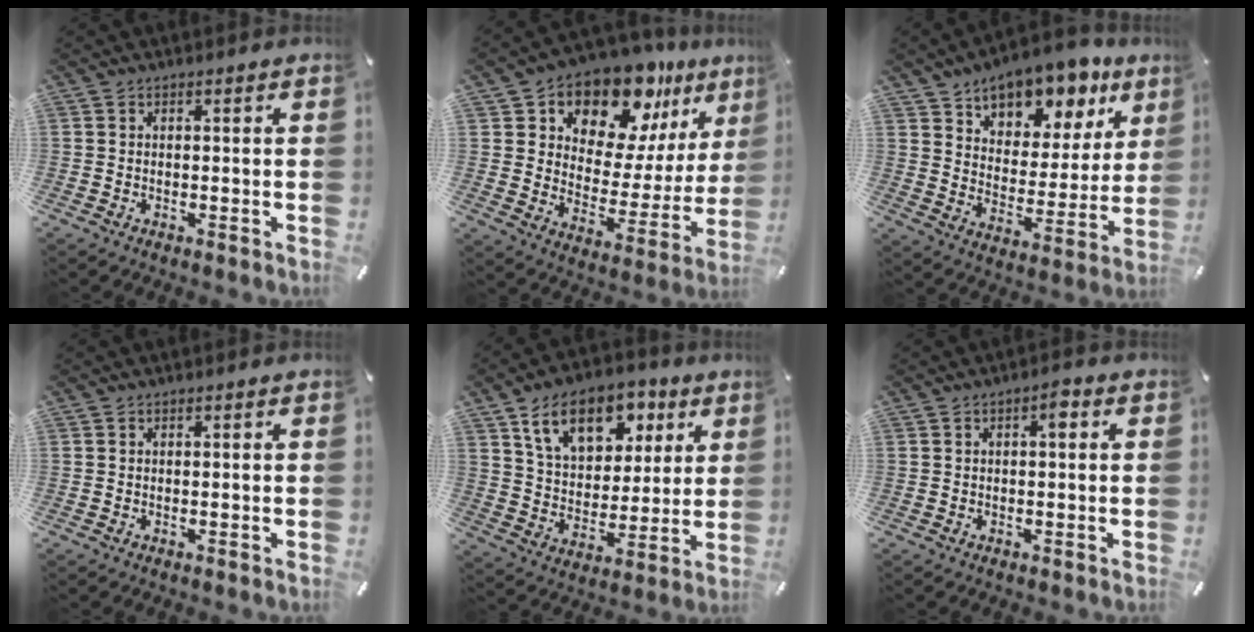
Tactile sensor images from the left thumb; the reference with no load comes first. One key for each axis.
{"total": 15.7, "fx": 12.5, "fy": 7.8, "fz": 5.4, "tx": -0.091, "ty": -0.110, "tz": 0.217}
{"total": 12.8, "fx": 10.9, "fy": 6.2, "fz": 2.5, "tx": -0.030, "ty": -0.106, "tz": 0.188}
{"total": 0.0}
{"total": 15.2, "fx": 8.4, "fy": 10.0, "fz": 7.7, "tx": -0.133, "ty": -0.027, "tz": 0.152}
{"total": 2.6, "fx": 0.4, "fy": 1.0, "fz": 2.3, "tx": -0.032, "ty": 0.004, "tz": 0.000}